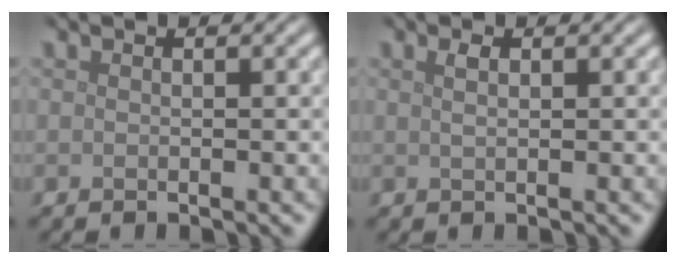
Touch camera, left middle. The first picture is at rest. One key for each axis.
{"total": 1.0, "fx": 0.5, "fy": 0.3, "fz": 0.8, "tx": -0.017, "ty": 0.002, "tz": 0.009}